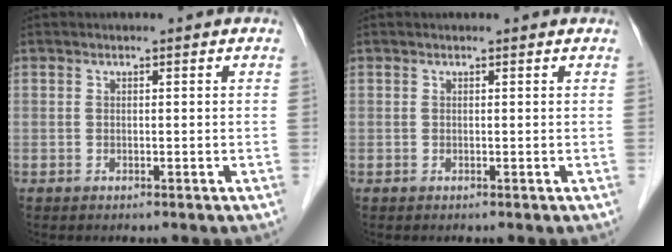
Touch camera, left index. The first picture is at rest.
{"total": 1.0, "force": [1.0, 0.2, 0.1], "torque": [-0.010, 0.013, 0.011]}